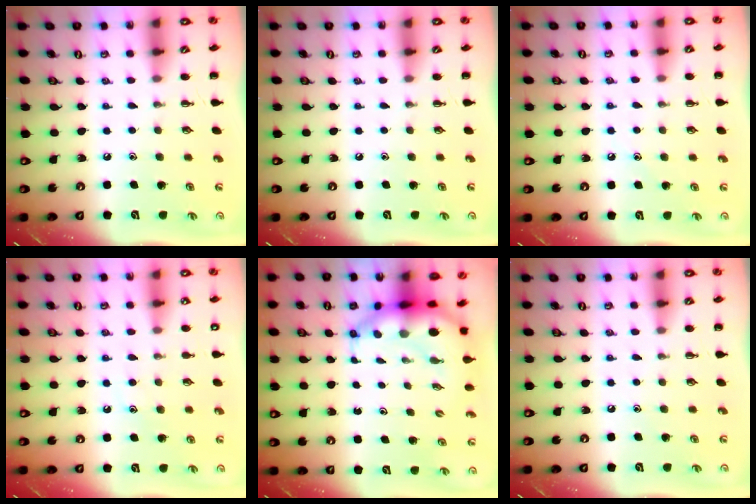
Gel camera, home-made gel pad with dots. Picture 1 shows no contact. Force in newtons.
{"total": 0.0}
{"total": 7.0, "press": 6.6, "slide": 2.2}
{"total": 8.2, "press": 8.1, "slide": 1.2}
{"total": 6.9, "press": 6.7, "slide": 1.7}
{"total": 4.7, "press": 4.5, "slide": 1.6}